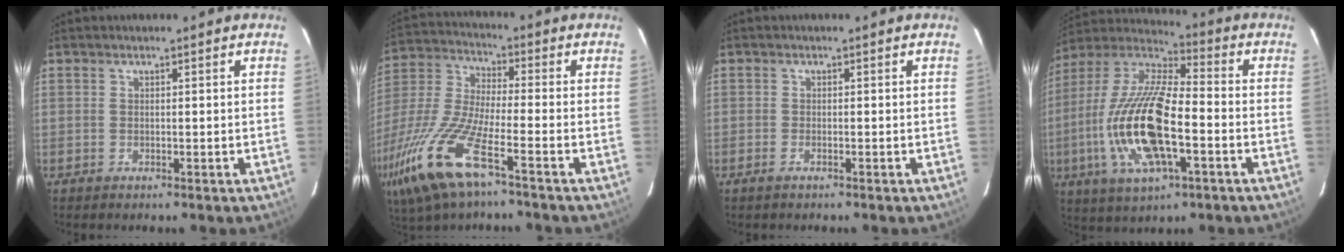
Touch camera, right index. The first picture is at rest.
{"total": 19.6, "force": [-10.8, 4.5, 15.7], "torque": [-0.349, -0.045, -0.218]}
{"total": 1.0, "force": [-0.8, 0.2, 0.6], "torque": [-0.016, -0.001, -0.016]}
{"total": 21.1, "force": [-5.4, 7.6, 18.9], "torque": [-0.389, -0.016, -0.107]}